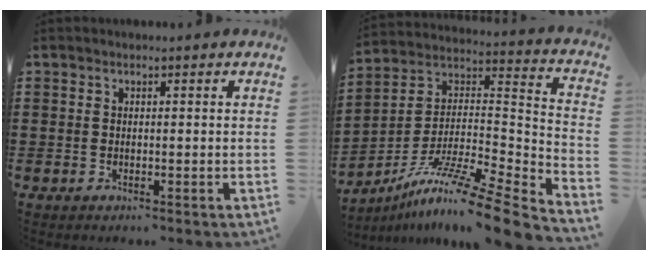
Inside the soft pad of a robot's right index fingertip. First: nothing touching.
{"total": 11.7, "force": [-9.1, 0.1, 7.4], "torque": [-0.122, 0.002, -0.171]}